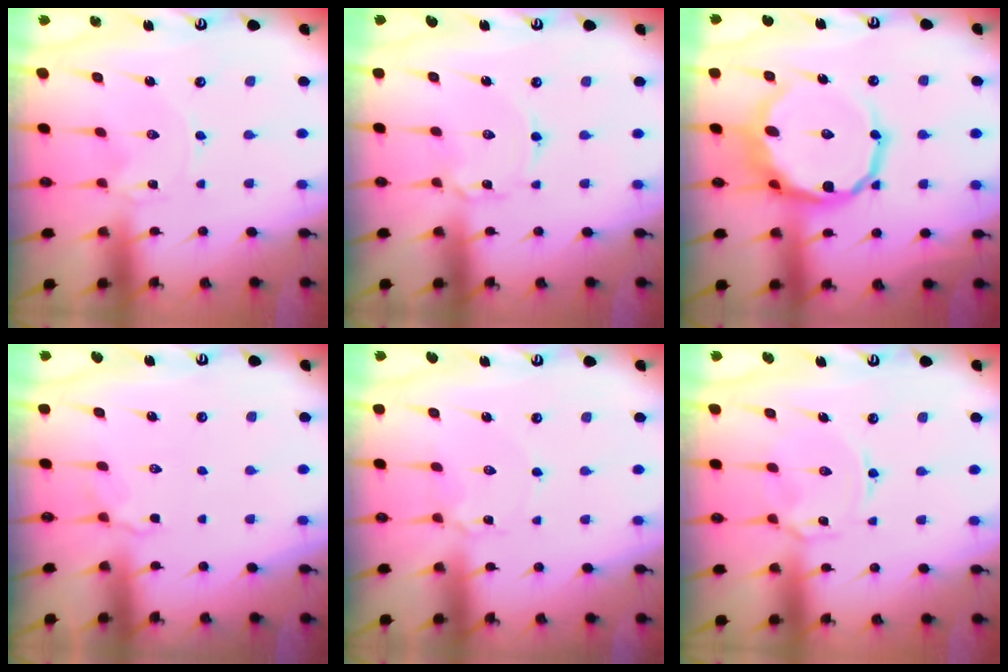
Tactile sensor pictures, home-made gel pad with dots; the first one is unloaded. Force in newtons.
{"total": 2.0, "press": 2.0, "slide": 0.1}
{"total": 13.7, "press": 13.2, "slide": 3.8}
{"total": 3.7, "press": 3.4, "slide": 1.5}
{"total": 4.3, "press": 4.3, "slide": 0.4}
{"total": 3.5, "press": 3.5, "slide": 0.4}